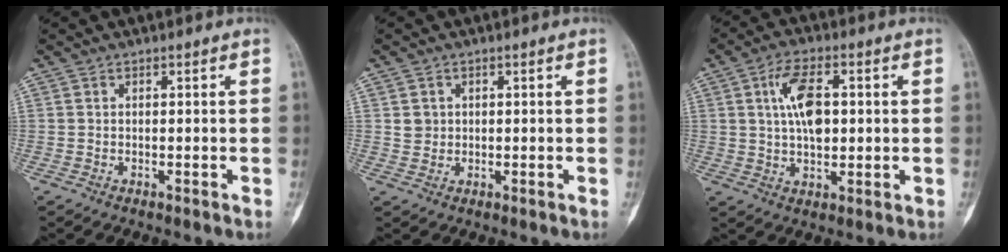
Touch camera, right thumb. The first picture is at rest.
{"total": 2.1, "force": [0.5, 2.0, 0.6], "torque": [-0.001, -0.001, 0.013]}
{"total": 9.1, "force": [1.7, 4.8, 7.5], "torque": [-0.123, 0.004, 0.030]}